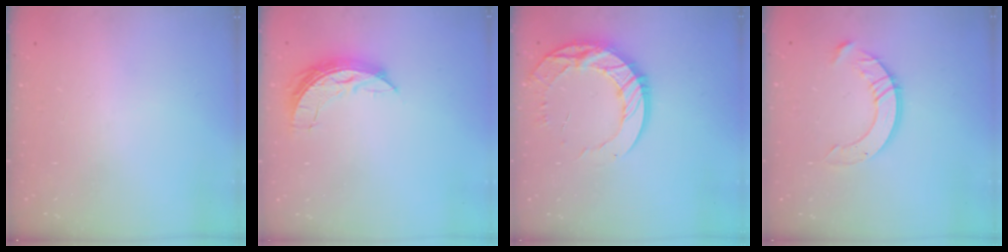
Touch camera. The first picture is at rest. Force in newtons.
{"total": 7.6, "press": 7.5, "slide": 1.1}
{"total": 15.4, "press": 15.3, "slide": 1.3}
{"total": 10.5, "press": 10.5, "slide": 0.9}